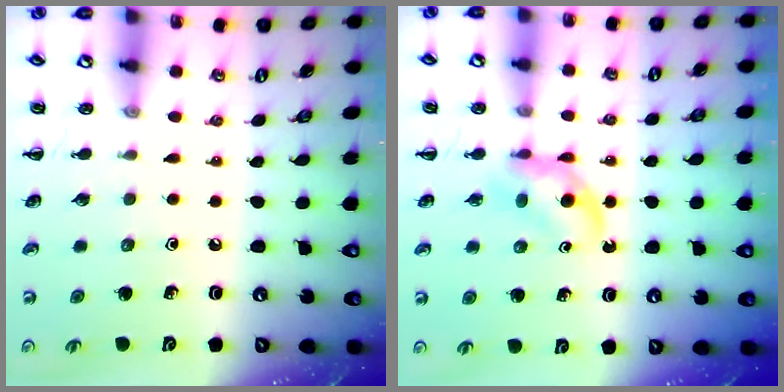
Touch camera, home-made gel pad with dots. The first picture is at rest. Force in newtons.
{"total": 4.4, "press": 4.1, "slide": 1.6}